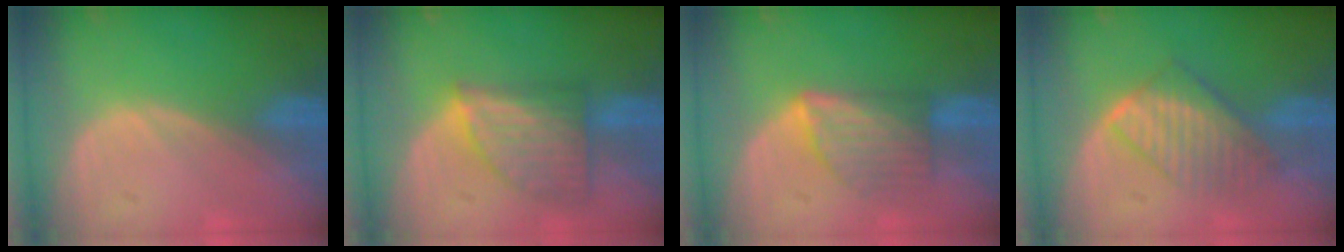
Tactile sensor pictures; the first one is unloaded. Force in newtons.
{"total": 7.3, "press": 6.8, "slide": 2.7}
{"total": 5.9, "press": 5.7, "slide": 1.5}
{"total": 6.7, "press": 6.4, "slide": 1.9}